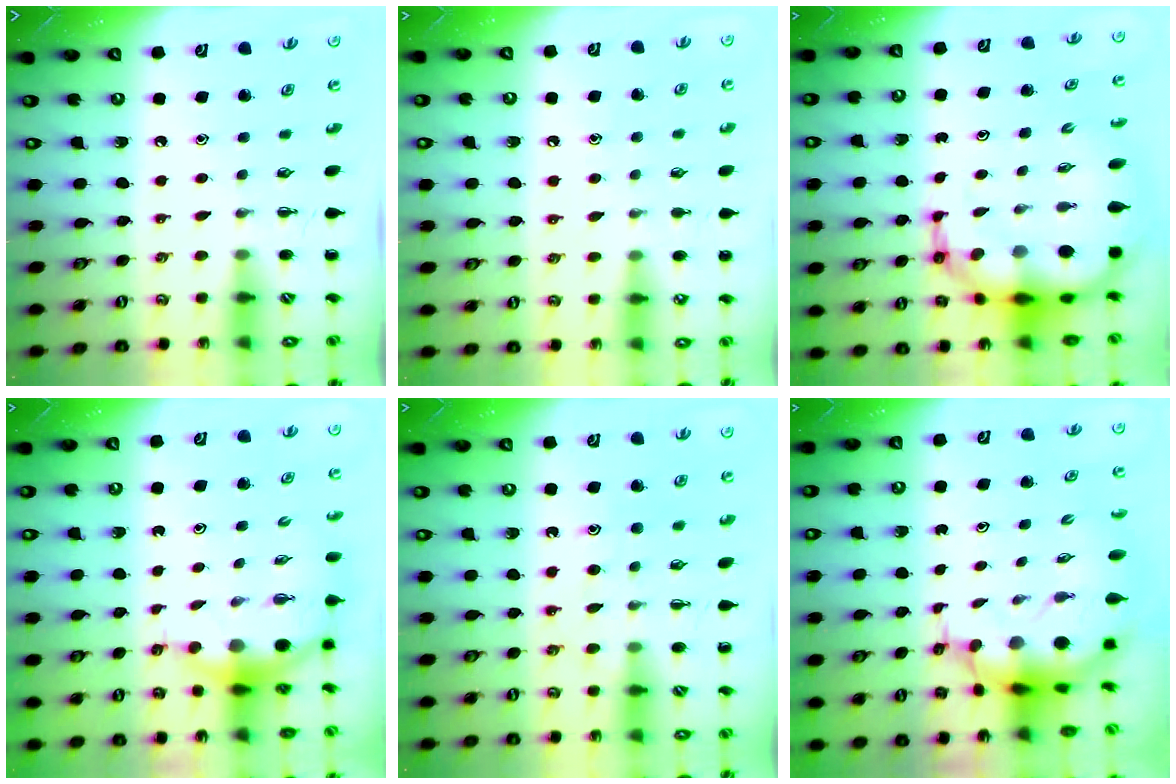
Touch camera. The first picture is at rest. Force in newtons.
{"total": 7.6, "press": 7.3, "slide": 2.3}
{"total": 15.9, "press": 15.3, "slide": 4.4}
{"total": 6.4, "press": 6.3, "slide": 1.2}
{"total": 11.1, "press": 11.1, "slide": 0.5}
{"total": 8.6, "press": 8.3, "slide": 2.3}